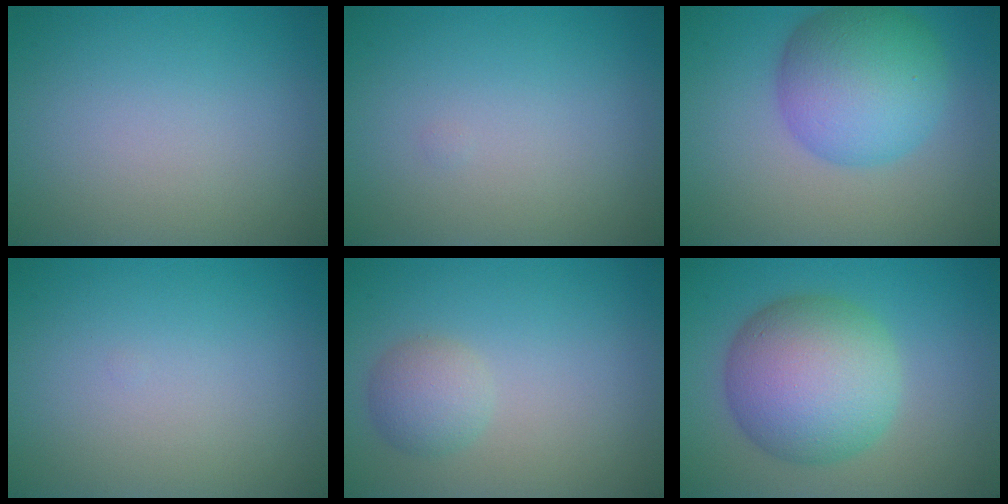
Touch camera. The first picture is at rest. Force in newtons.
{"total": 0.0}
{"total": 7.8, "press": 7.8, "slide": 0.1}
{"total": 0.0}
{"total": 2.4, "press": 2.4, "slide": 0.0}
{"total": 9.2, "press": 9.2, "slide": 0.2}